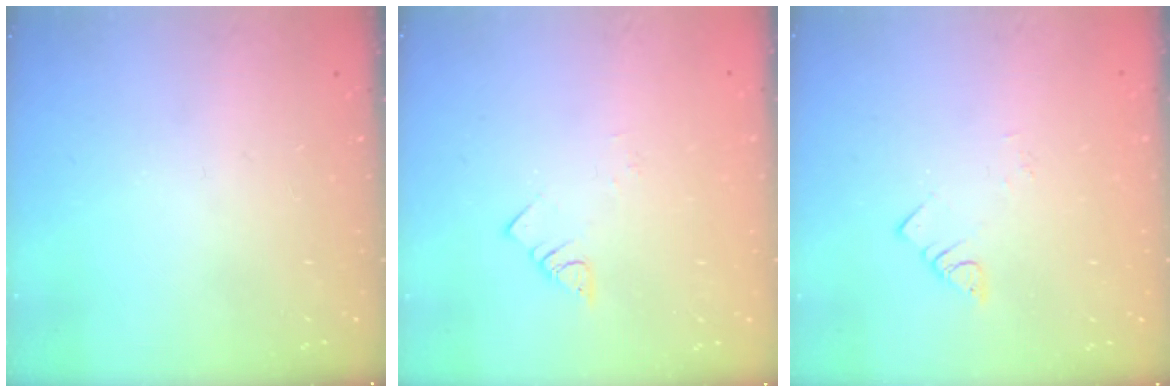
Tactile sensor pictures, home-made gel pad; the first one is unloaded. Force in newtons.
{"total": 1.5, "press": 1.5, "slide": 0.3}
{"total": 2.1, "press": 2.1, "slide": 0.3}